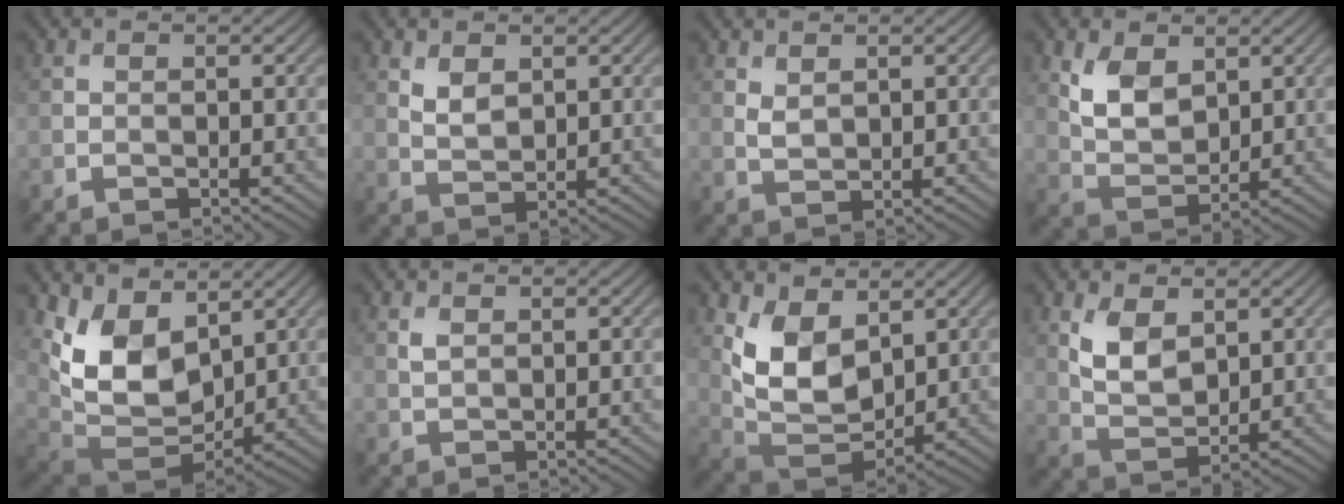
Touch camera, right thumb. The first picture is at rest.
{"total": 2.8, "force": [1.4, 1.6, 1.8], "torque": [-0.043, -0.006, 0.033]}
{"total": 1.7, "force": [1.0, 0.9, 1.0], "torque": [-0.028, -0.003, 0.025]}
{"total": 6.1, "force": [2.7, 3.6, 4.1], "torque": [-0.092, -0.010, 0.055]}
{"total": 11.2, "force": [4.6, 7.1, 7.5], "torque": [-0.168, -0.013, 0.091]}
{"total": 1.3, "force": [0.6, 0.7, 0.9], "torque": [-0.026, -0.001, 0.015]}
{"total": 9.3, "force": [3.6, 5.6, 6.5], "torque": [-0.145, -0.013, 0.068]}
{"total": 5.7, "force": [2.3, 3.2, 4.2], "torque": [-0.095, -0.008, 0.048]}